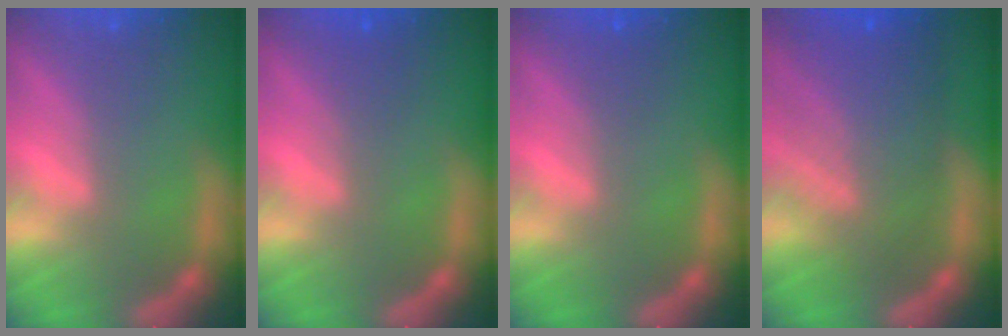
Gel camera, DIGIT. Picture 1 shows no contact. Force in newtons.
{"total": 1.5}
{"total": 1.0}
{"total": 8.5}